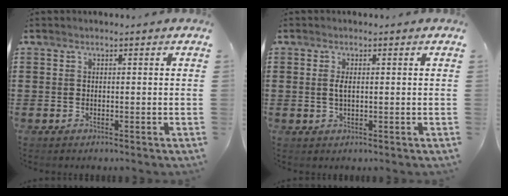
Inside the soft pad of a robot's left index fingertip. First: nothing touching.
{"total": 1.6, "force": [0.2, 0.6, 1.5], "torque": [-0.038, 0.000, -0.001]}